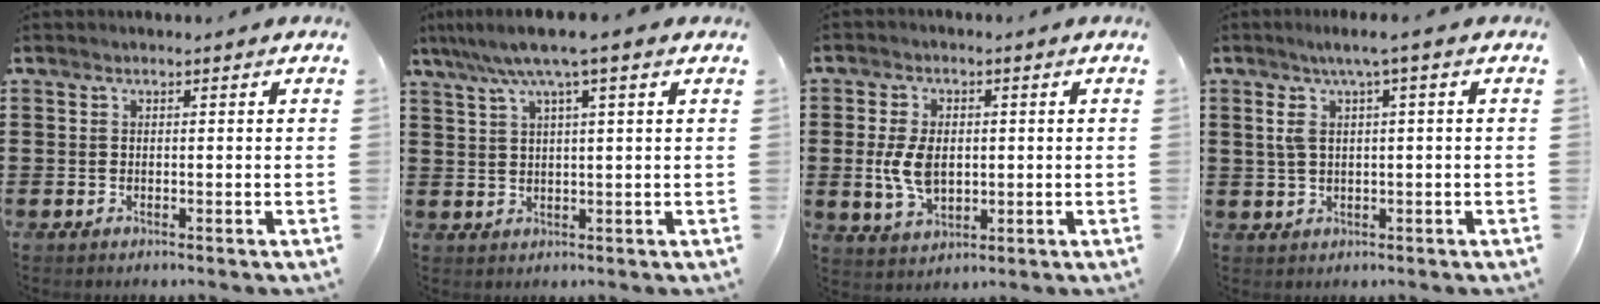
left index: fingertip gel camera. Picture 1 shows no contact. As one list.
[{"total": 5.7, "force": [3.5, 0.1, 4.6], "torque": [-0.098, 0.000, 0.058]}, {"total": 6.7, "force": [0.1, 4.2, 5.2], "torque": [-0.130, 0.002, -0.005]}, {"total": 4.1, "force": [0.9, 0.6, 3.9], "torque": [-0.082, -0.001, 0.011]}]